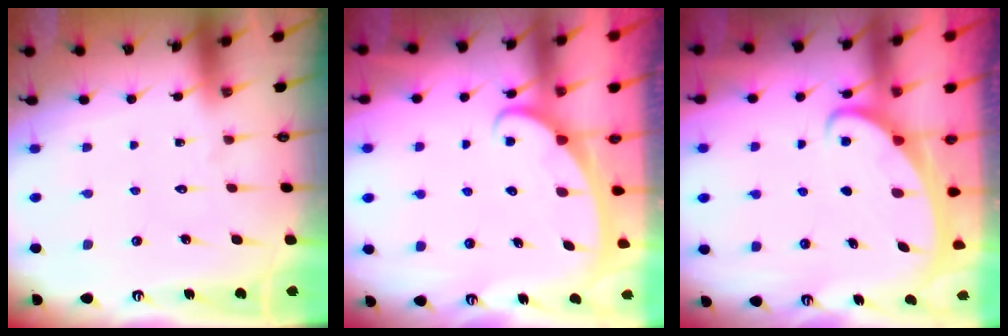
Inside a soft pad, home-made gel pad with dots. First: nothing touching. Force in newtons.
{"total": 2.4, "press": 2.4, "slide": 0.3}
{"total": 2.1, "press": 2.1, "slide": 0.3}